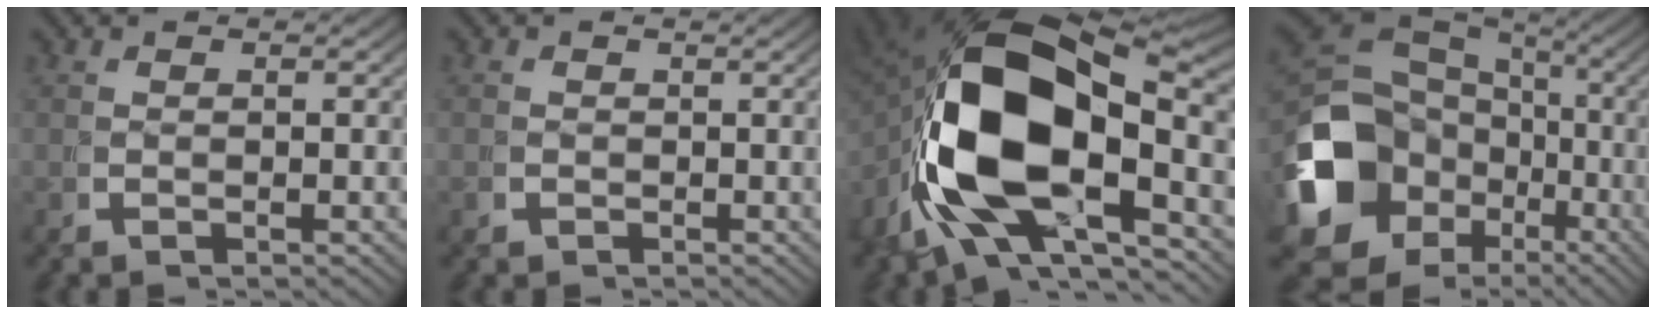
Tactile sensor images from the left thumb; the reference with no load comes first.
{"total": 1.6, "force": [-0.7, 1.3, -0.7], "torque": [0.012, -0.011, -0.013]}
{"total": 21.3, "force": [-0.9, 12.8, 17.0], "torque": [-0.361, -0.052, 0.011]}
{"total": 15.2, "force": [-2.6, 11.6, 9.4], "torque": [-0.209, -0.060, -0.009]}